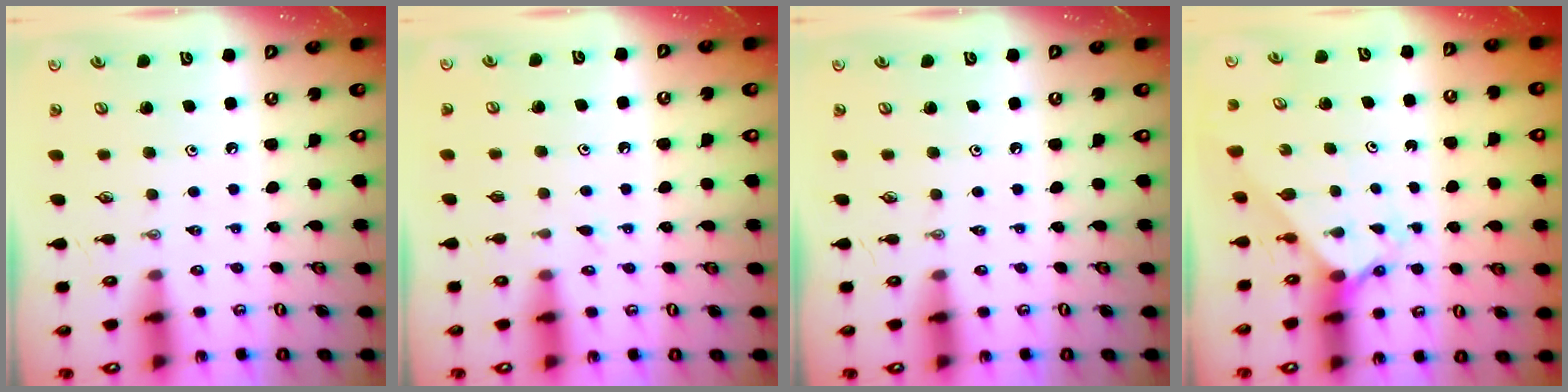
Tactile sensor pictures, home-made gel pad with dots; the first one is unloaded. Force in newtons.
{"total": 6.7, "press": 6.7, "slide": 0.5}
{"total": 0.0}
{"total": 2.0, "press": 2.0, "slide": 0.2}